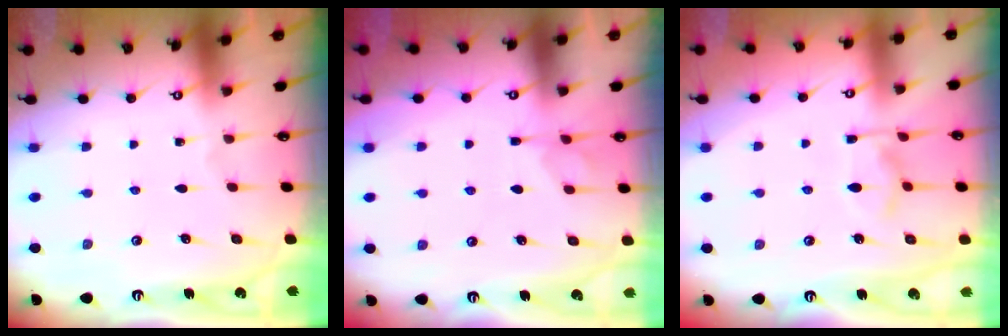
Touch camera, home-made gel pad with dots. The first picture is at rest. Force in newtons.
{"total": 1.3, "press": 0.6, "slide": 1.1}
{"total": 9.3, "press": 9.2, "slide": 1.2}